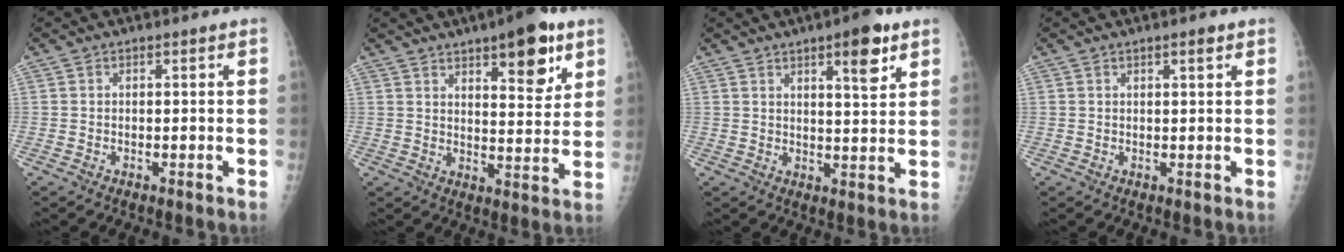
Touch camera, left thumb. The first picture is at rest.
{"total": 12.2, "force": [6.9, 4.3, 9.1], "torque": [-0.097, -0.036, 0.097]}
{"total": 7.7, "force": [4.4, 2.0, 6.0], "torque": [-0.077, -0.024, 0.062]}
{"total": 1.5, "force": [1.0, 0.3, 1.2], "torque": [-0.016, -0.004, 0.014]}